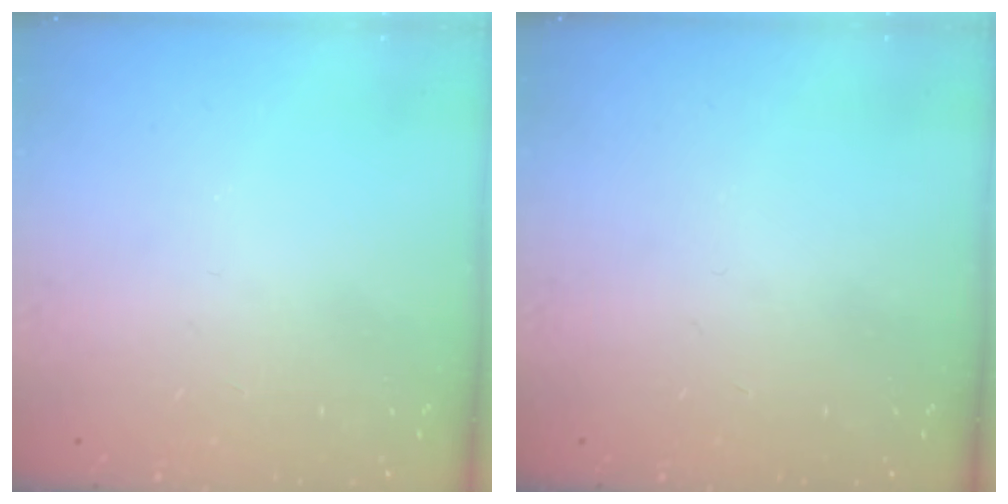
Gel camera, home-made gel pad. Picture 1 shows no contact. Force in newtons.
{"total": 0.0}